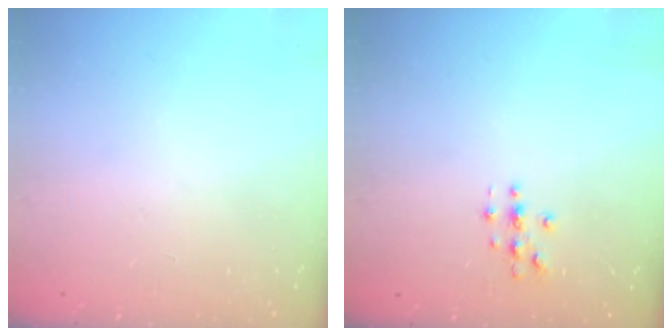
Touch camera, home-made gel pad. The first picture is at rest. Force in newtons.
{"total": 2.9, "press": 2.9, "slide": 0.3}